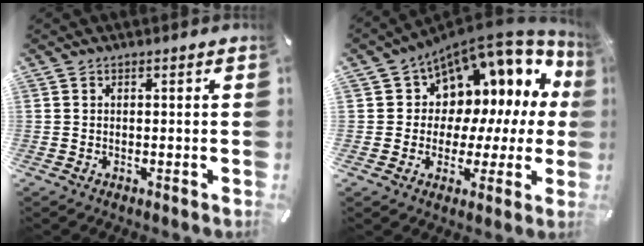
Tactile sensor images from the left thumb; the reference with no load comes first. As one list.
[{"total": 9.9, "force": [5.5, 7.3, 3.7], "torque": [-0.055, -0.077, 0.095]}]